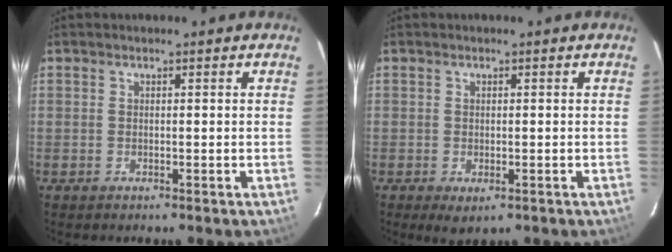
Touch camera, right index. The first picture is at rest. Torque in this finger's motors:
{"motor_torque": [0.73, -0.92, 0.11, 0.02]}